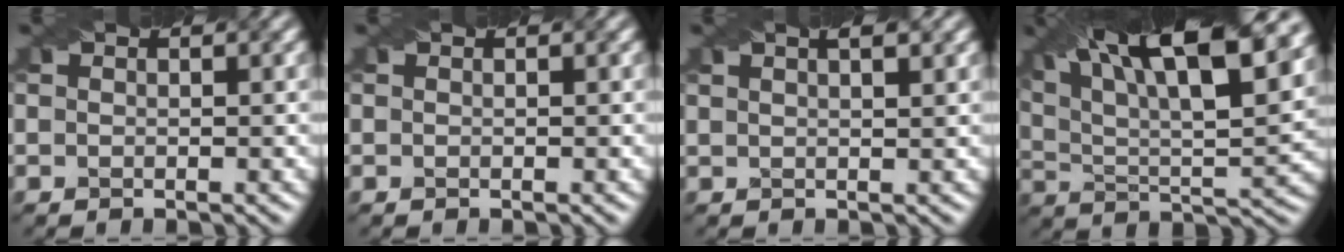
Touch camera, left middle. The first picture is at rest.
{"total": 0.0}
{"total": 3.5, "force": [2.1, 1.5, 2.4], "torque": [-0.012, 0.018, 0.008]}
{"total": 17.5, "force": [9.9, 6.5, 12.9], "torque": [-0.201, 0.038, 0.141]}